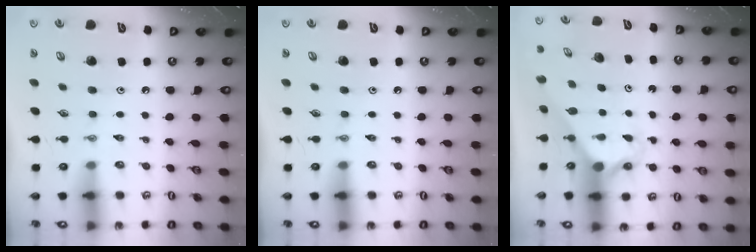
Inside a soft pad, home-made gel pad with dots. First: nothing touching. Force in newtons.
{"total": 0.0}
{"total": 2.7, "press": 2.7, "slide": 0.2}